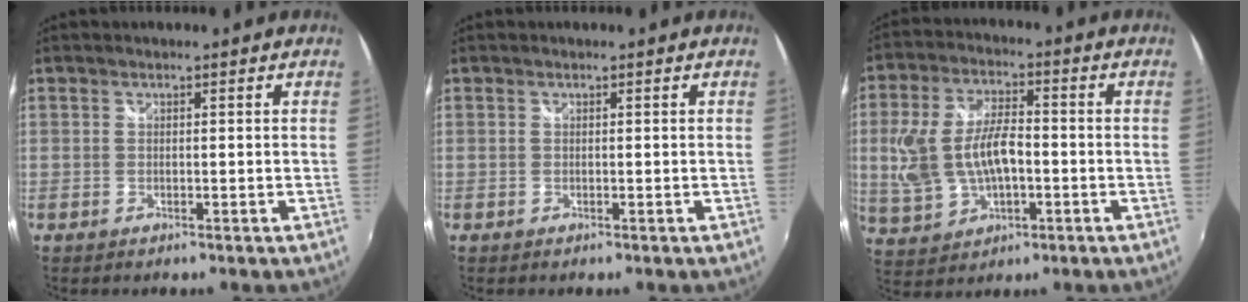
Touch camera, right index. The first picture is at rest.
{"total": 0.0}
{"total": 13.1, "force": [-1.3, 7.0, 10.9], "torque": [-0.232, 0.005, -0.013]}